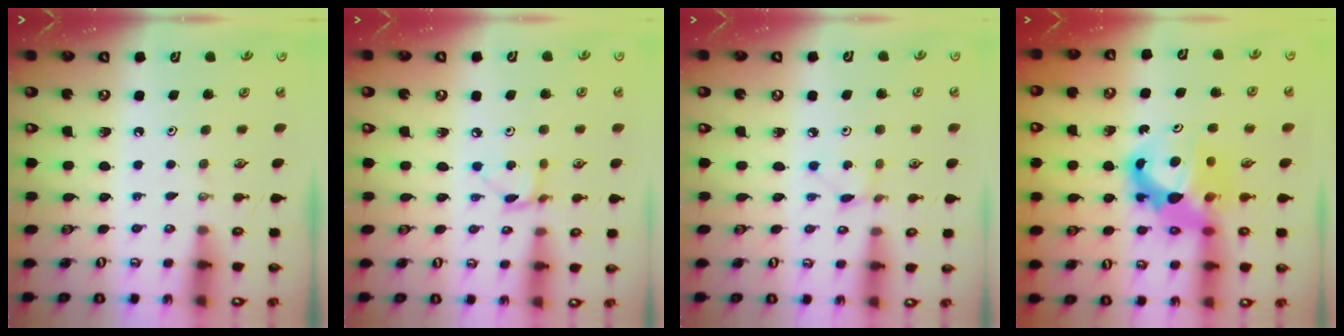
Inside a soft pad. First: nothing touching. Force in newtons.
{"total": 4.1, "press": 4.1, "slide": 0.1}
{"total": 0.8, "press": 0.8, "slide": 0.1}
{"total": 9.7, "press": 9.7, "slide": 0.8}